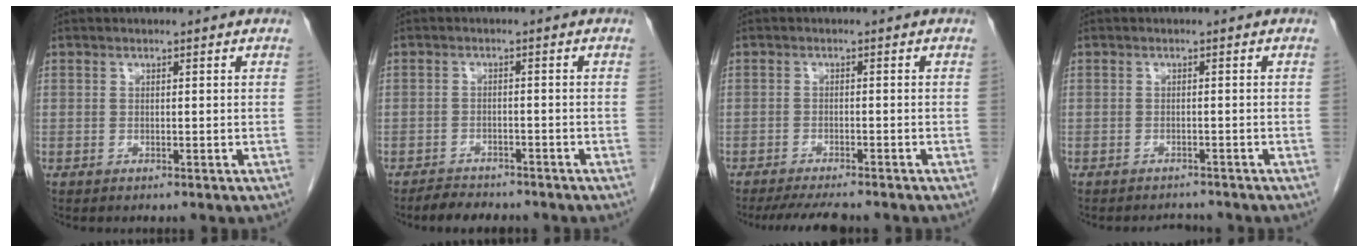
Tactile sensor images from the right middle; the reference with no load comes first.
{"total": 4.5, "force": [-4.0, 1.6, 1.2], "torque": [-0.027, -0.007, -0.060]}
{"total": 6.9, "force": [-6.0, 0.9, 3.2], "torque": [-0.045, -0.015, -0.092]}
{"total": 2.5, "force": [-2.4, 0.6, 0.0], "torque": [-0.002, -0.007, -0.034]}